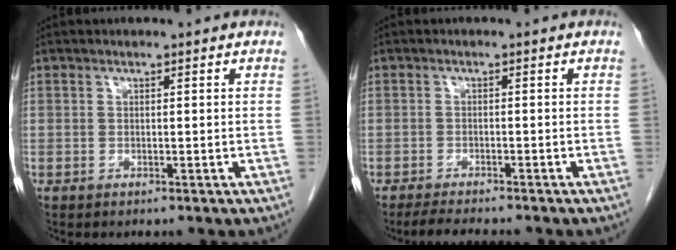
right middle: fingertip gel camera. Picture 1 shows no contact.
{"total": 4.8, "force": [-4.2, 0.4, 2.3], "torque": [-0.036, -0.013, -0.066]}